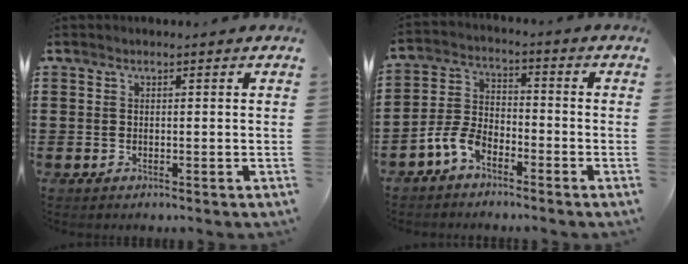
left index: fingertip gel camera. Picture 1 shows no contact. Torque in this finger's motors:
{"motor_torque": [0.68, 0.41, 0.23, 0.09]}